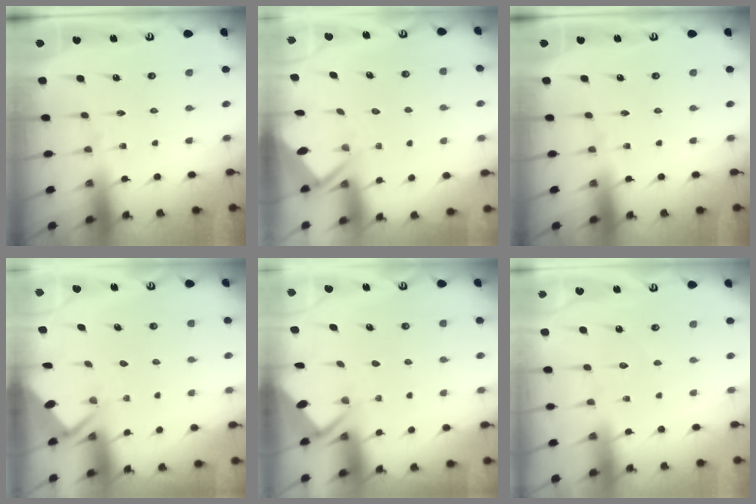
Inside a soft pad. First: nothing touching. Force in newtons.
{"total": 3.4, "press": 3.4, "slide": 0.3}
{"total": 0.0}
{"total": 2.6, "press": 2.6, "slide": 0.3}
{"total": 2.8, "press": 2.8, "slide": 0.3}
{"total": 2.4, "press": 2.4, "slide": 0.3}